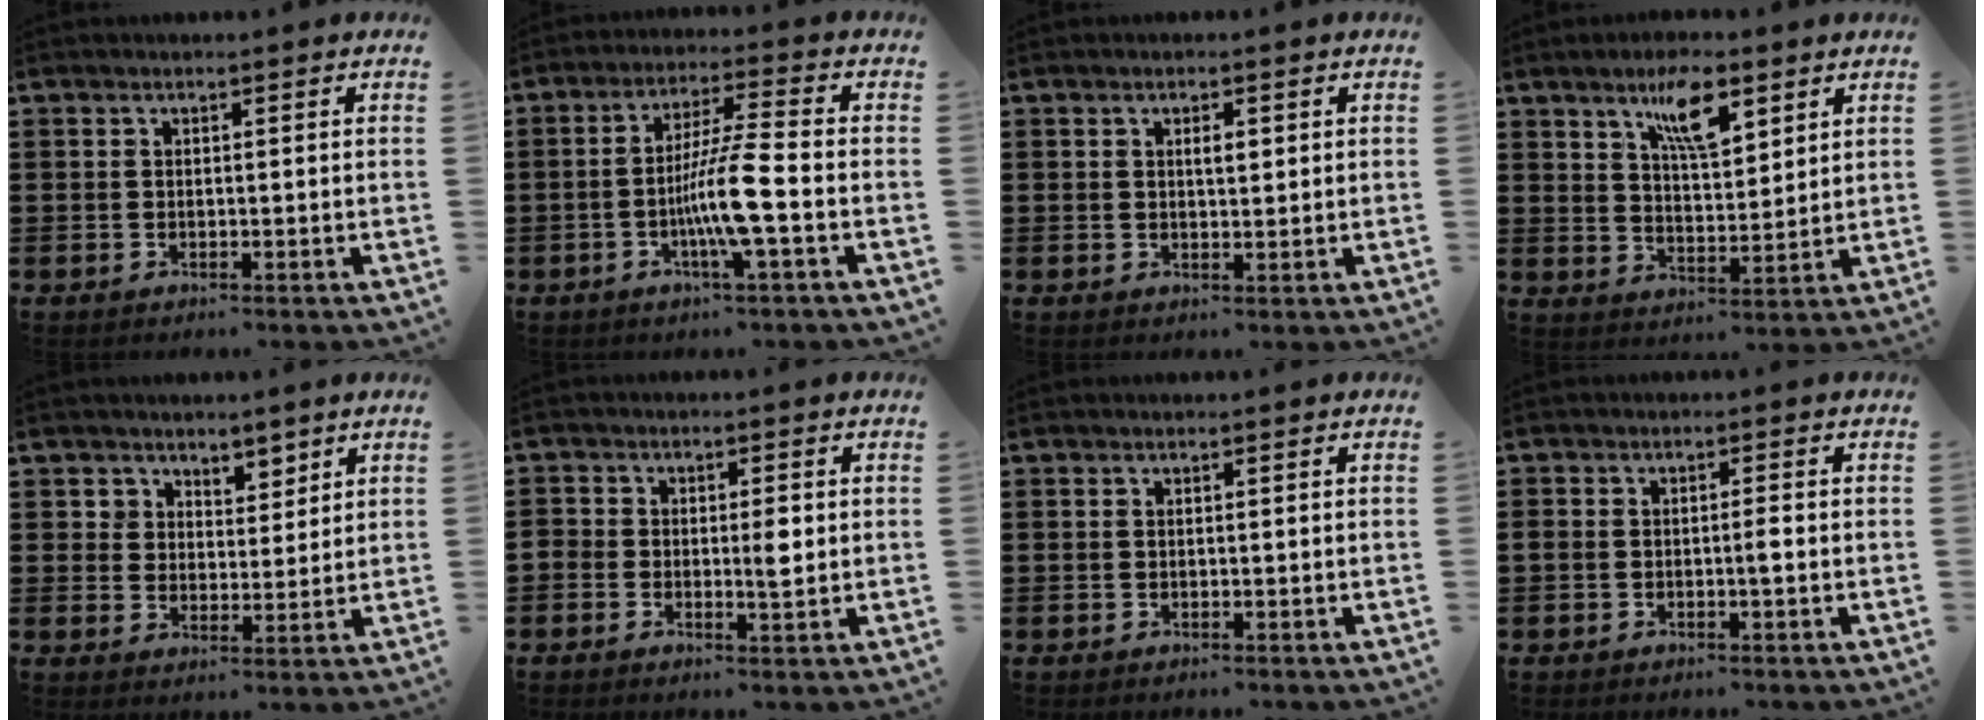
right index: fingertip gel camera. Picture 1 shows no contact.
{"total": 8.5, "force": [-2.5, 0.0, 8.1], "torque": [-0.156, -0.013, -0.053]}
{"total": 1.9, "force": [0.5, 0.7, 1.7], "torque": [-0.027, 0.003, 0.005]}
{"total": 7.6, "force": [4.5, 2.4, 5.7], "torque": [-0.099, -0.003, 0.073]}
{"total": 4.5, "force": [3.4, 3.0, -0.2], "torque": [-0.008, 0.004, 0.062]}
{"total": 2.9, "force": [-0.3, 1.5, 2.4], "torque": [-0.049, 0.005, -0.008]}
{"total": 0.0}
{"total": 1.7, "force": [-0.6, 0.3, 1.6], "torque": [-0.029, 0.001, -0.013]}